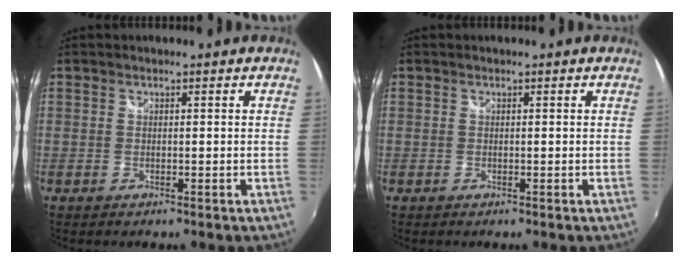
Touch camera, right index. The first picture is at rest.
{"total": 0.0}